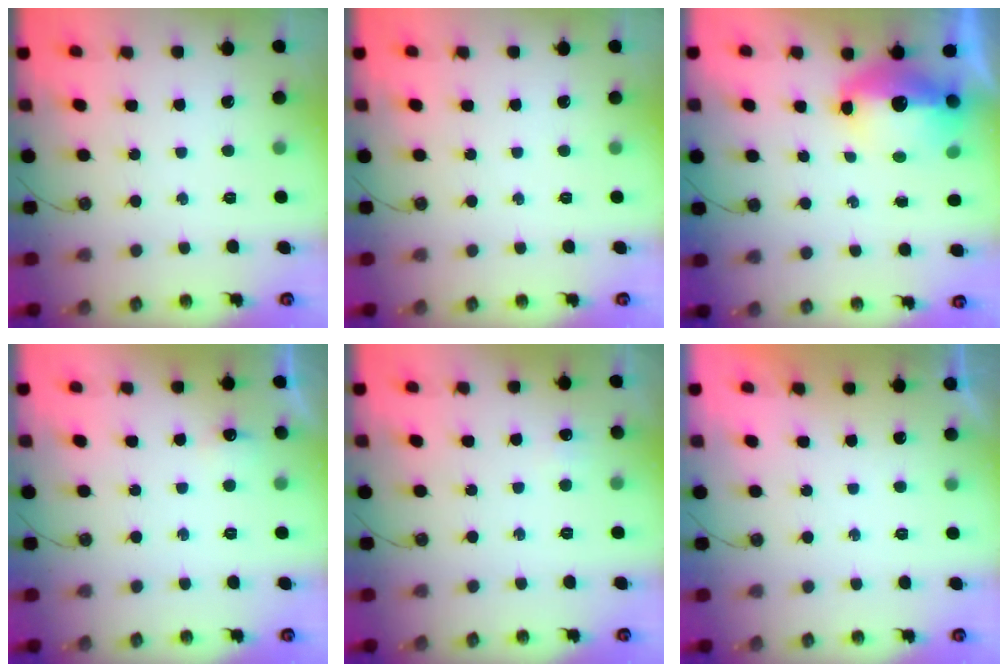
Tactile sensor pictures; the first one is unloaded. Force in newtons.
{"total": 0.0}
{"total": 14.3, "press": 14.2, "slide": 1.3}
{"total": 4.9, "press": 4.7, "slide": 1.0}
{"total": 3.7, "press": 3.7, "slide": 0.5}
{"total": 0.0}